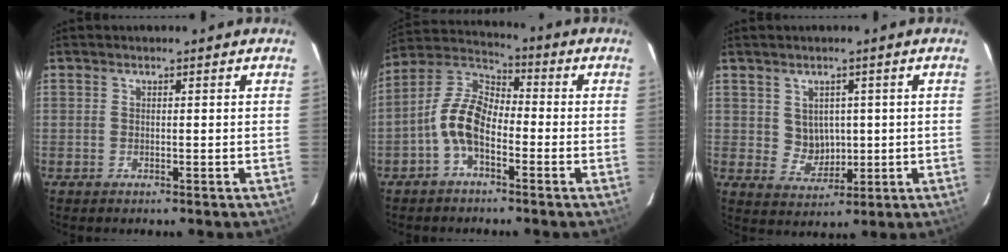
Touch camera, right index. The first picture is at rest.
{"total": 9.2, "force": [-3.6, 4.8, 6.9], "torque": [-0.150, 0.018, -0.077]}
{"total": 4.9, "force": [0.9, 4.5, 1.7], "torque": [-0.031, 0.006, 0.029]}